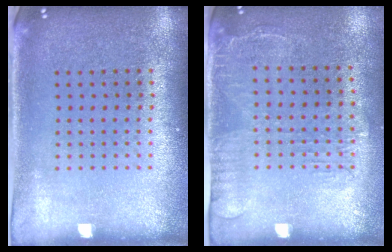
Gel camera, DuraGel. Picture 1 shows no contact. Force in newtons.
{"total": 1.6, "press": 1.2, "slide": 1.0}